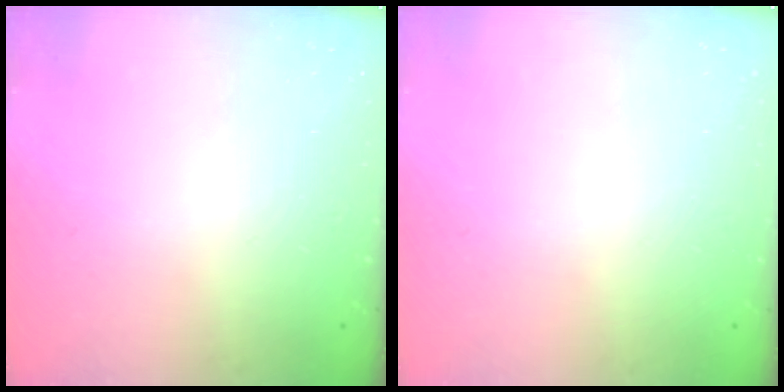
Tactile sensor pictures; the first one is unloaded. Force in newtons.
{"total": 0.0}